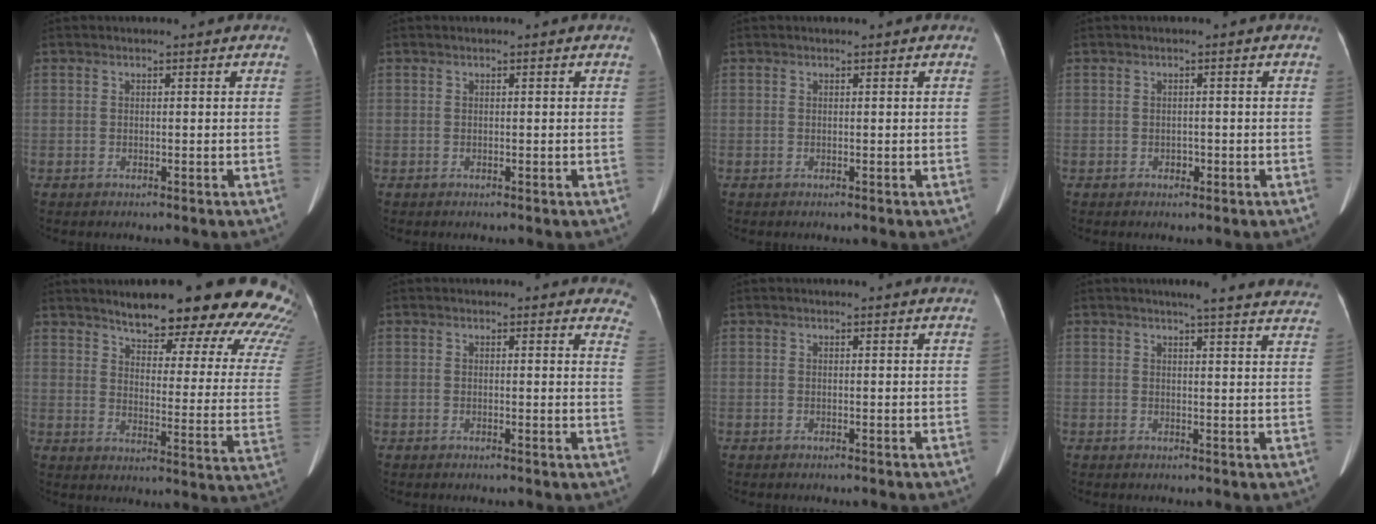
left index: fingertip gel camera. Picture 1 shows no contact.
{"total": 0.0}
{"total": 0.0}
{"total": 1.0, "force": [-0.6, 0.7, 0.3], "torque": [-0.008, -0.003, -0.009]}
{"total": 25.1, "force": [21.3, 5.1, 12.4], "torque": [-0.145, -0.062, 0.242]}
{"total": 6.6, "force": [6.3, 1.6, 1.5], "torque": [0.014, -0.020, 0.031]}
{"total": 1.7, "force": [1.6, -0.3, 0.4], "torque": [-0.014, 0.000, 0.014]}
{"total": 16.6, "force": [15.4, 2.1, 5.9], "torque": [-0.056, -0.021, 0.161]}